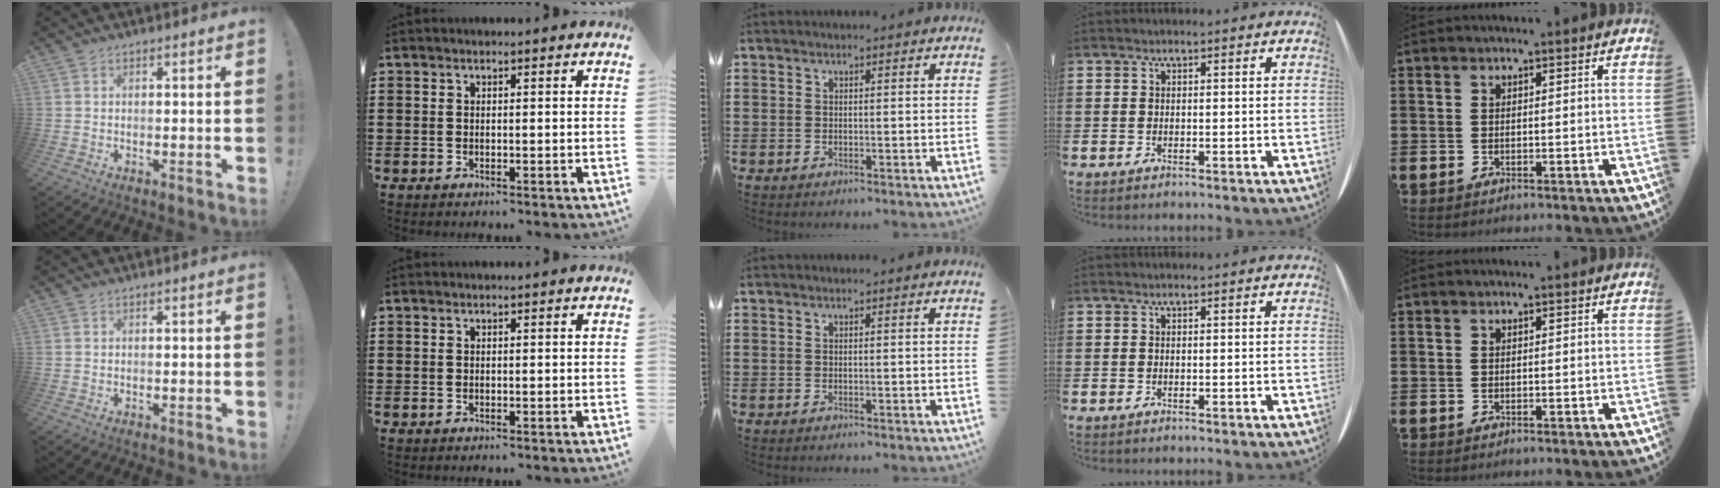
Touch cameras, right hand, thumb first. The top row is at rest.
{}